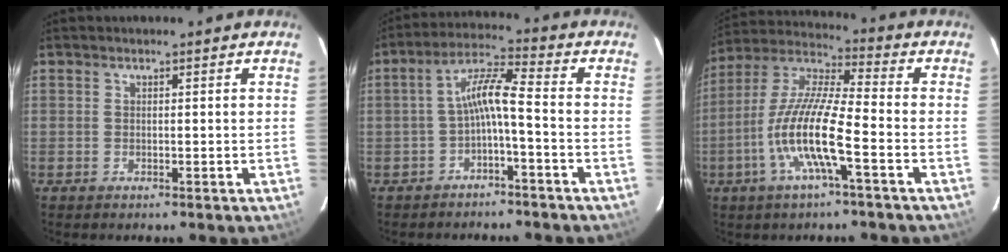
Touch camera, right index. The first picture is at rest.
{"total": 6.2, "force": [-2.4, 0.6, 5.7], "torque": [-0.132, 0.018, -0.043]}
{"total": 13.5, "force": [-4.8, 1.6, 12.5], "torque": [-0.254, -0.001, -0.101]}